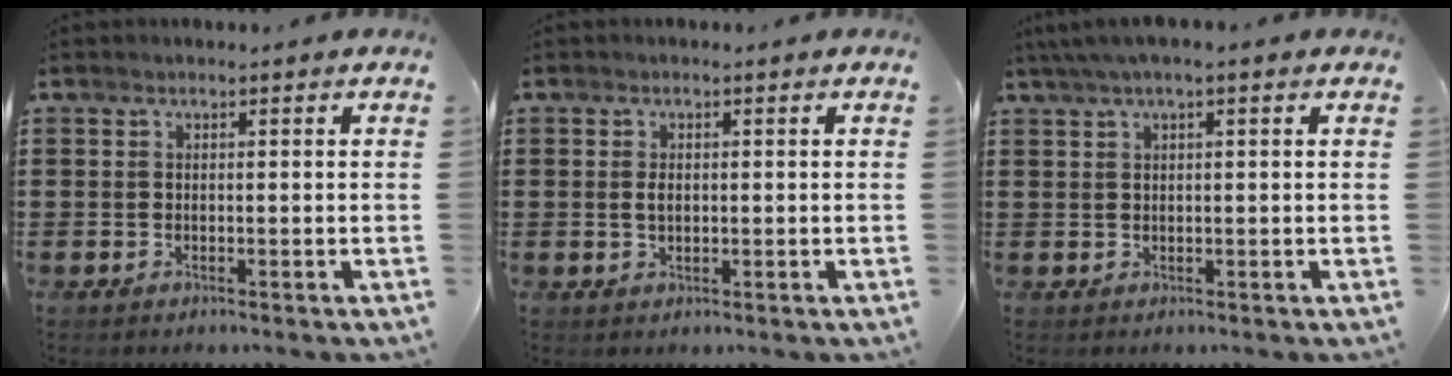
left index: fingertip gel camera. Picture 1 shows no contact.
{"total": 1.6, "force": [0.1, 0.9, 1.3], "torque": [-0.028, 0.005, 0.001]}
{"total": 2.1, "force": [0.8, 0.1, 1.9], "torque": [-0.036, 0.000, 0.014]}